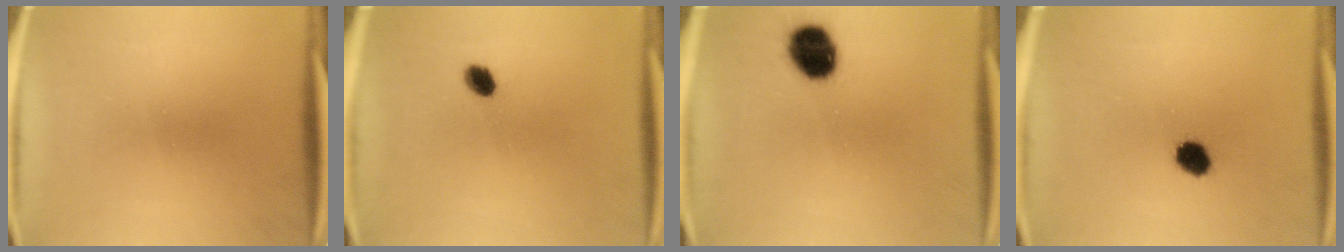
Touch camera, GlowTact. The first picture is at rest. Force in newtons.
{"total": 2.9}
{"total": 11.1}
{"total": 4.7}